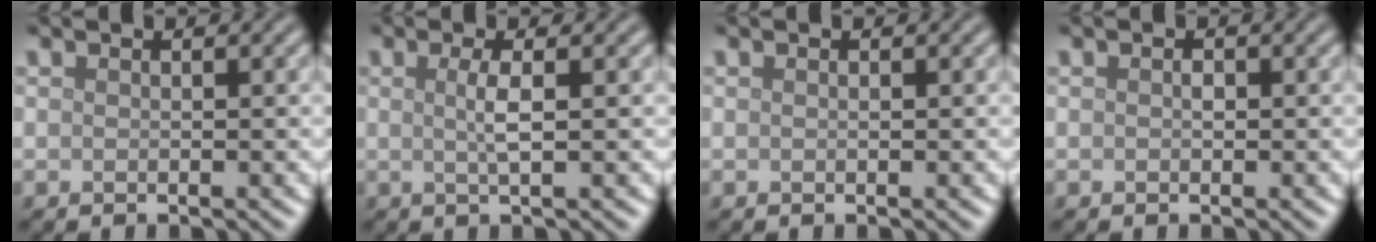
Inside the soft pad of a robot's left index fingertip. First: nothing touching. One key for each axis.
{"total": 2.0, "fx": 0.2, "fy": 0.4, "fz": 2.0, "tx": -0.038, "ty": 0.002, "tz": 0.000}
{"total": 0.0}
{"total": 0.6, "fx": 0.0, "fy": 0.4, "fz": 0.4, "tx": -0.008, "ty": 0.000, "tz": -0.001}